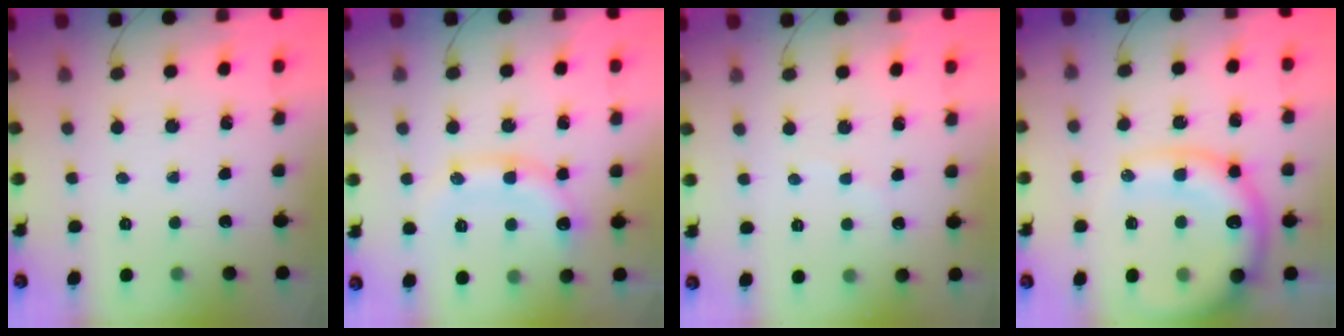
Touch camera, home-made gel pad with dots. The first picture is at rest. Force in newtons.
{"total": 13.4, "press": 13.4, "slide": 1.4}
{"total": 4.2, "press": 4.0, "slide": 1.1}
{"total": 17.8, "press": 17.4, "slide": 4.0}